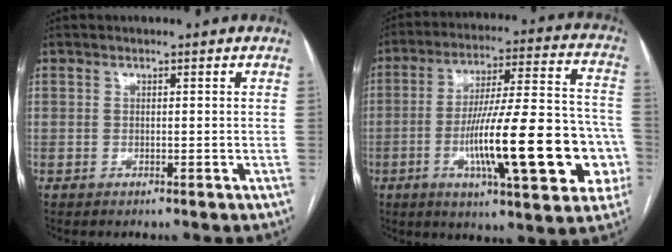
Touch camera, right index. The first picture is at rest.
{"total": 22.5, "force": [-6.1, 4.0, 21.2], "torque": [-0.292, 0.021, -0.081]}